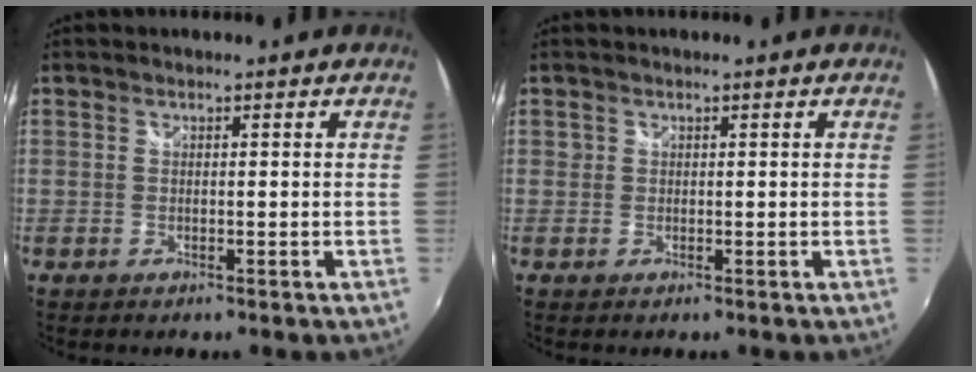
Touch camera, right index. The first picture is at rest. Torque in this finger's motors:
{"motor_torque": [0.00, 0.01, 0.00, 0.01]}